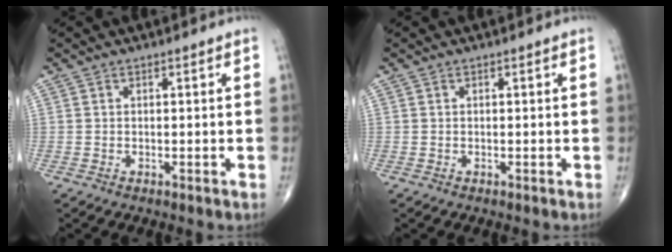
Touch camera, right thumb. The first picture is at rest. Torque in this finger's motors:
{"motor_torque": [0.00, 0.00, -0.09, -0.03, 0.01]}